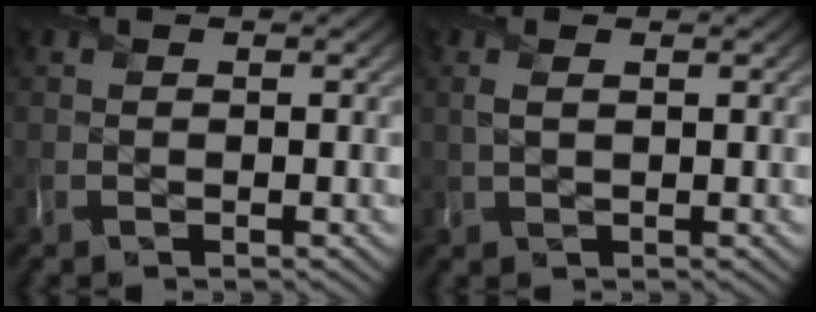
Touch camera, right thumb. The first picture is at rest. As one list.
[{"total": 1.5, "force": [0.7, 0.5, 1.2], "torque": [-0.030, 0.001, 0.015]}]